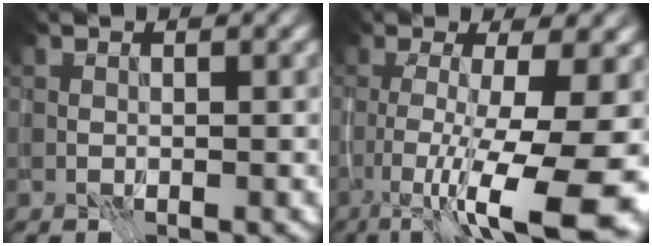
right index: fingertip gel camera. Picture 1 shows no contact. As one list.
[{"total": 12.8, "force": [-3.7, 2.9, 11.9], "torque": [-0.169, -0.010, -0.047]}]